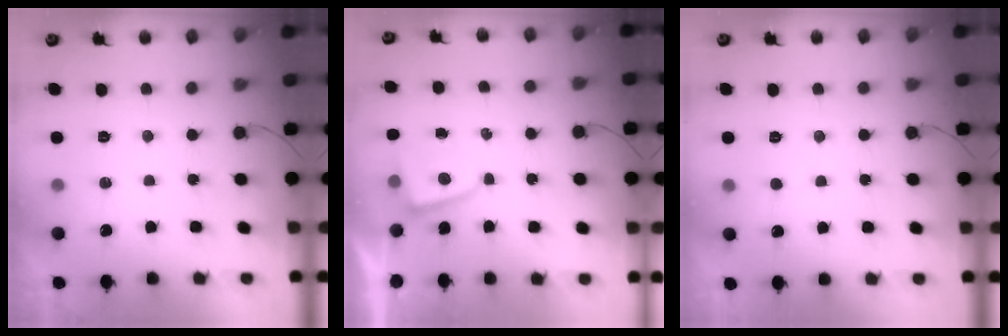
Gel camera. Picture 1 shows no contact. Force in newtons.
{"total": 1.2, "press": 1.2, "slide": 0.2}
{"total": 1.8, "press": 1.8, "slide": 0.2}